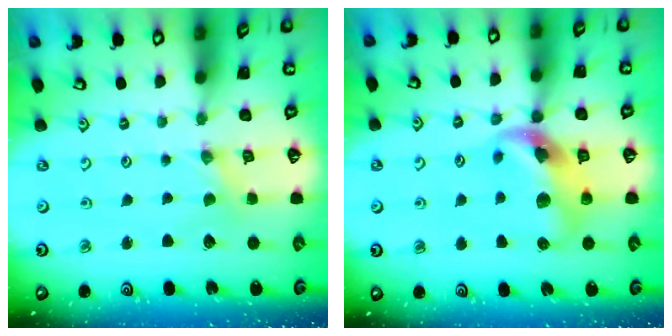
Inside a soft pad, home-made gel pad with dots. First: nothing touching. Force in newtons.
{"total": 11.8, "press": 11.7, "slide": 1.6}